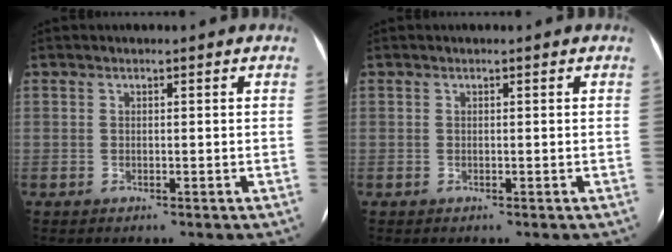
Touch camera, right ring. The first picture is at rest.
{"total": 0.0}